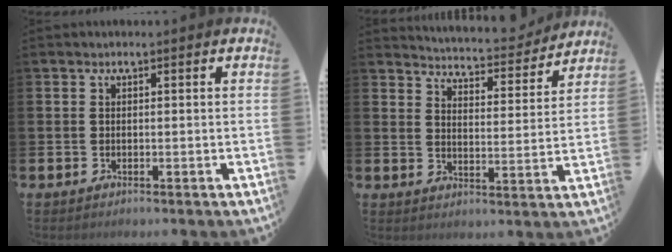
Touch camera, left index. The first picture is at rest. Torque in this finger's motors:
{"motor_torque": [0.98, -1.16, 0.14, 0.04]}